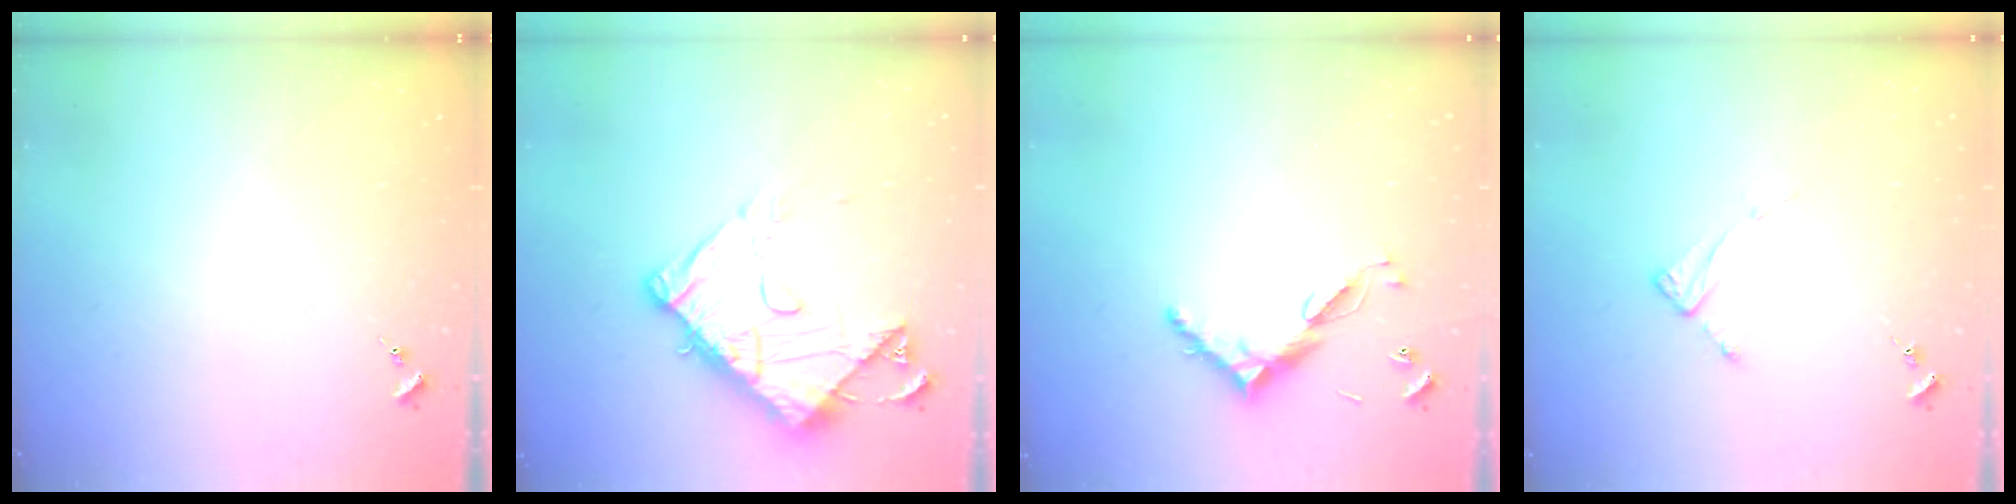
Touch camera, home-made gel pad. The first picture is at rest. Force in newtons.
{"total": 13.6, "press": 13.5, "slide": 1.3}
{"total": 8.7, "press": 8.7, "slide": 0.5}
{"total": 2.6, "press": 2.6, "slide": 0.2}